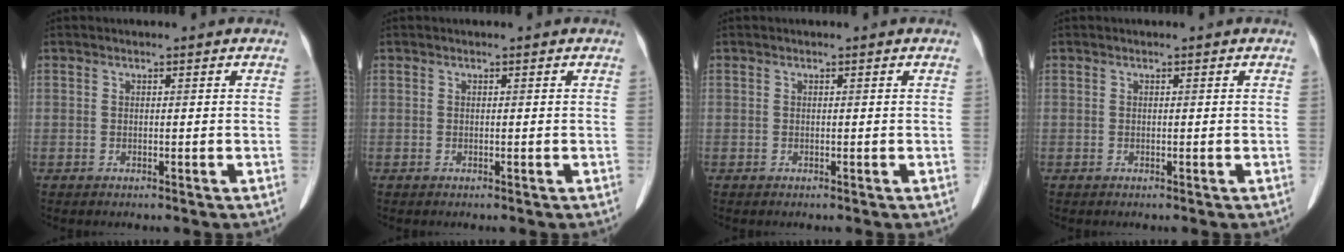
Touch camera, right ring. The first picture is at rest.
{"total": 0.0}
{"total": 0.0}
{"total": 0.0}